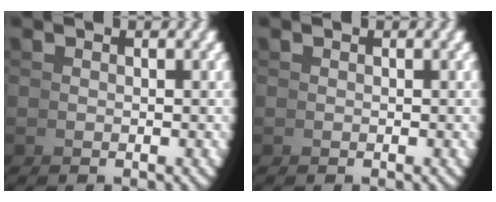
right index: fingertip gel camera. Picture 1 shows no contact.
{"total": 0.0}